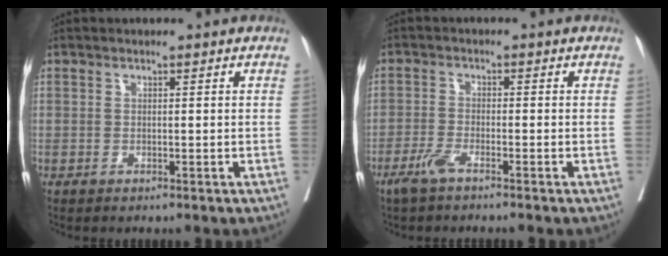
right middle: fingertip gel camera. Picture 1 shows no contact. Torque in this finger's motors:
{"motor_torque": [-0.12, -0.27, 0.10, 0.00]}